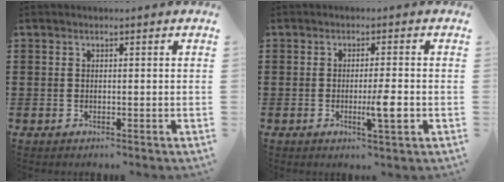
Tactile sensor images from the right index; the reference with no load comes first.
{"total": 4.8, "force": [-1.3, 0.5, 4.6], "torque": [-0.082, -0.010, -0.023]}